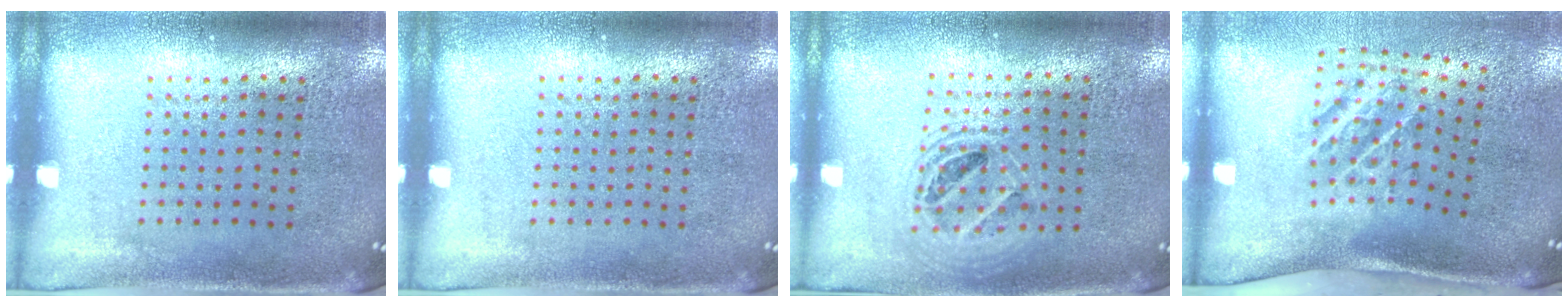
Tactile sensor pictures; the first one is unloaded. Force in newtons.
{"total": 0.0}
{"total": 1.4, "press": 1.3, "slide": 0.6}
{"total": 2.2, "press": 1.3, "slide": 1.9}